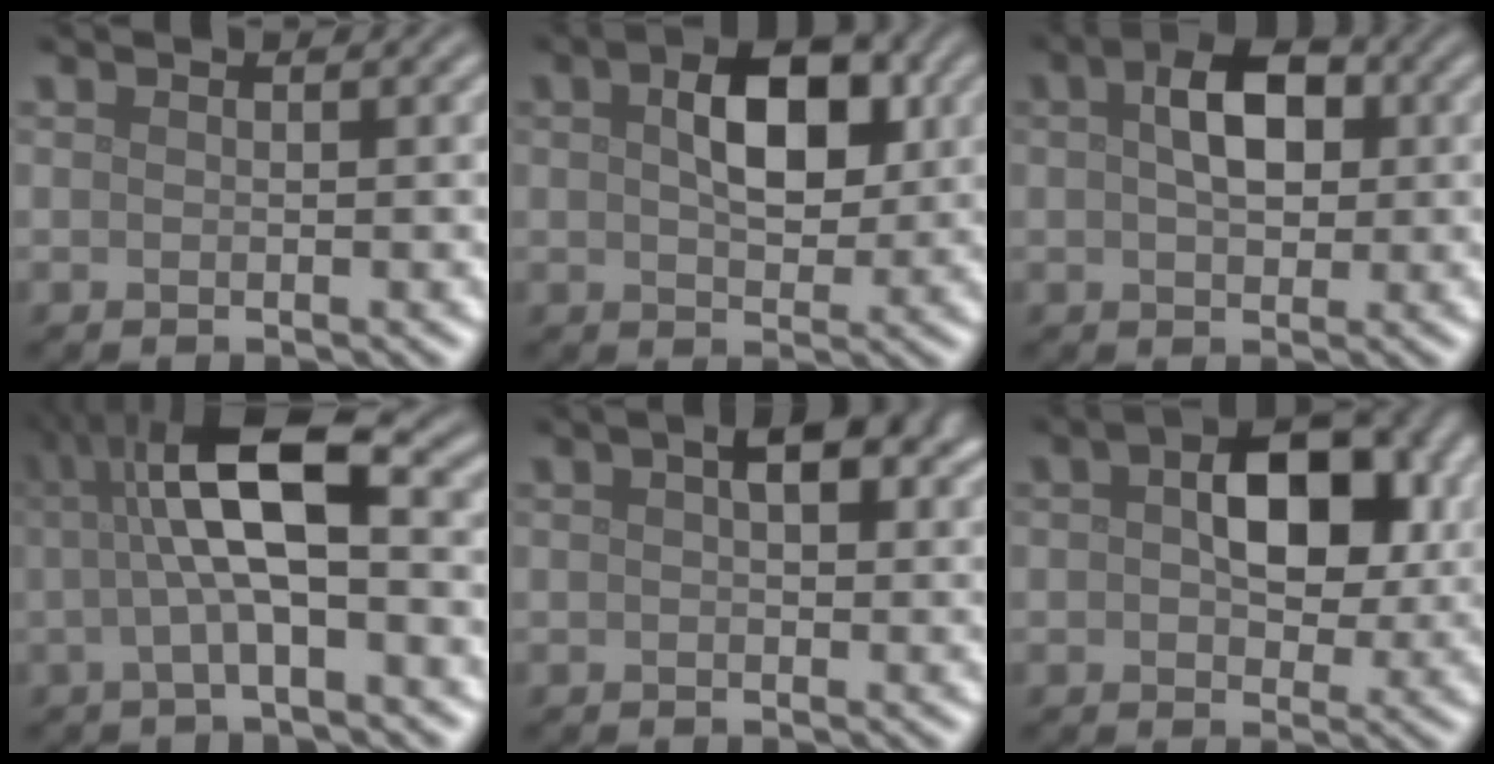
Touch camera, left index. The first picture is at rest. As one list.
[{"total": 6.1, "force": [1.3, 3.5, 4.8], "torque": [-0.080, 0.005, 0.018]}, {"total": 5.0, "force": [1.0, 3.0, 3.8], "torque": [-0.064, 0.009, 0.009]}, {"total": 8.2, "force": [1.0, 2.2, 7.8], "torque": [-0.134, 0.016, 0.009]}, {"total": 3.2, "force": [1.0, 1.6, 2.6], "torque": [-0.030, 0.007, 0.010]}, {"total": 8.2, "force": [1.6, 5.0, 6.4], "torque": [-0.087, 0.008, 0.017]}]